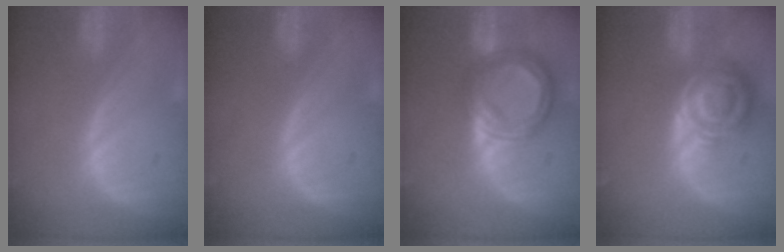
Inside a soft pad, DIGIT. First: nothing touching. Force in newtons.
{"total": 0.0}
{"total": 8.7, "press": 8.6, "slide": 0.8}
{"total": 8.4, "press": 7.3, "slide": 4.2}